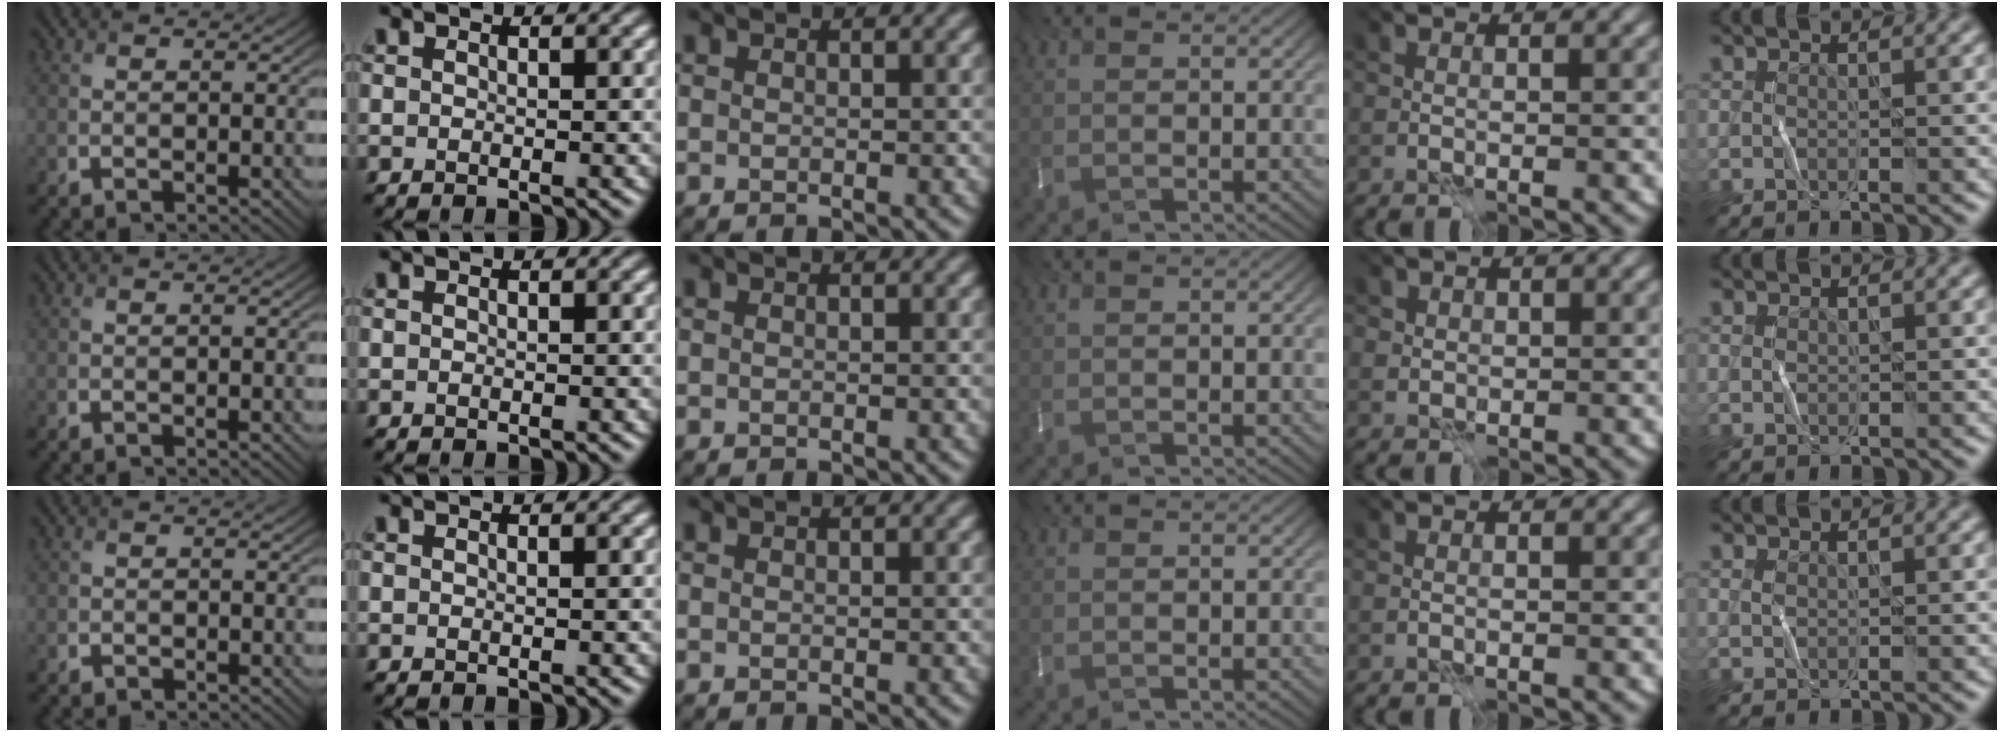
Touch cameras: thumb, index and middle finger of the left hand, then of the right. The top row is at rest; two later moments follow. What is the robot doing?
{"motion": "fold", "object": "bubble wrap"}